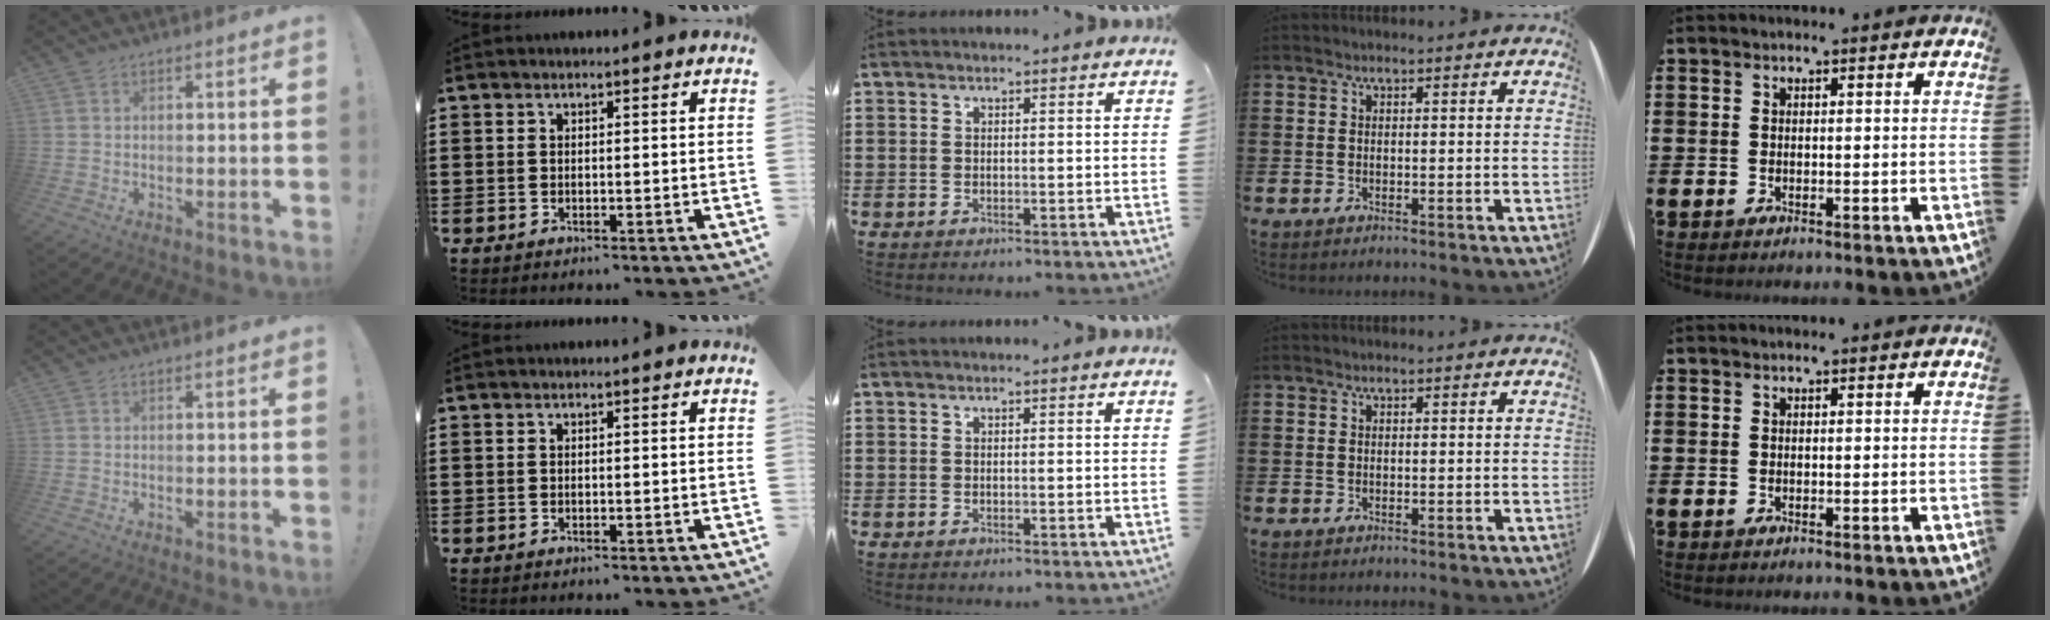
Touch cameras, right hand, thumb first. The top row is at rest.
{}